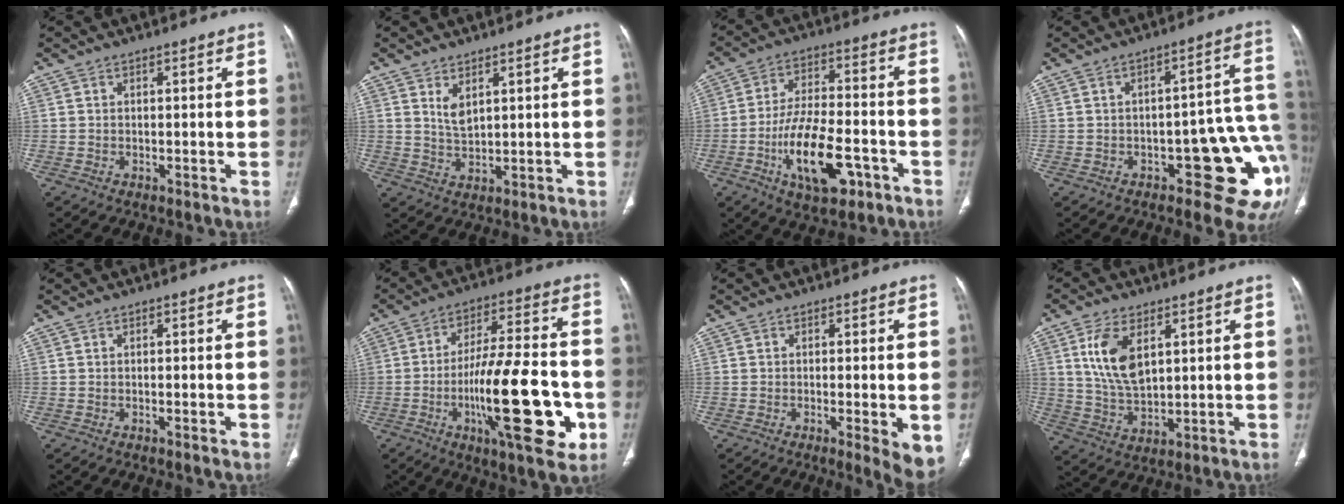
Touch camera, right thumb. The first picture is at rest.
{"total": 3.5, "force": [1.8, 1.6, 2.5], "torque": [-0.041, -0.017, 0.043]}
{"total": 14.7, "force": [-6.0, 6.6, 11.8], "torque": [-0.197, 0.027, -0.096]}
{"total": 15.2, "force": [-5.1, 6.2, 12.9], "torque": [-0.090, 0.038, -0.057]}
{"total": 0.8, "force": [-0.2, 0.1, 0.8], "torque": [-0.015, -0.003, -0.001]}
{"total": 22.6, "force": [-6.3, 6.5, 20.7], "torque": [-0.322, 0.016, -0.088]}
{"total": 6.8, "force": [-2.0, 1.4, 6.4], "torque": [-0.083, -0.018, -0.030]}
{"total": 10.3, "force": [3.7, 5.5, 7.9], "torque": [-0.145, -0.017, 0.077]}